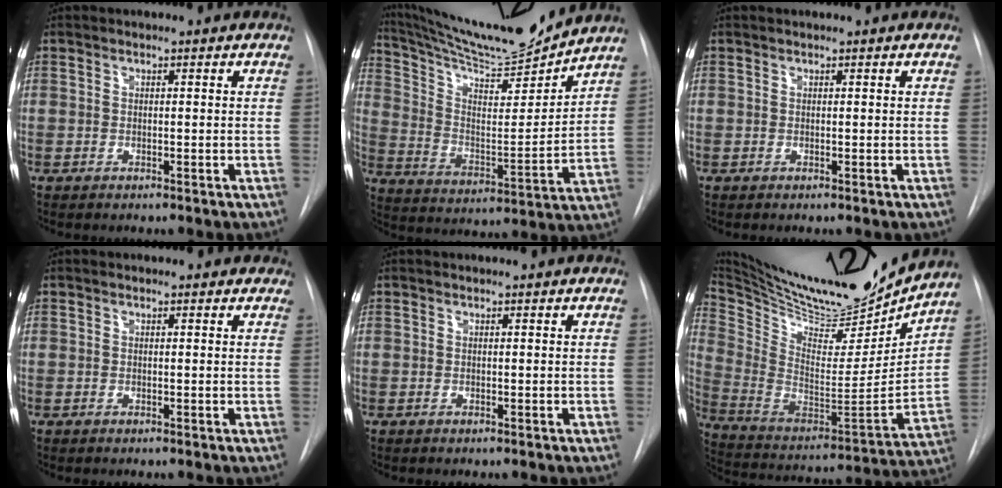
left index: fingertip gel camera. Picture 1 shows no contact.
{"total": 17.3, "force": [16.4, 0.2, 5.5], "torque": [-0.114, -0.033, 0.271]}
{"total": 0.0}
{"total": 2.1, "force": [1.8, 0.9, 0.6], "torque": [-0.008, 0.008, 0.009]}
{"total": 0.0}
{"total": 26.5, "force": [24.0, 4.2, 10.4], "torque": [-0.195, -0.057, 0.373]}